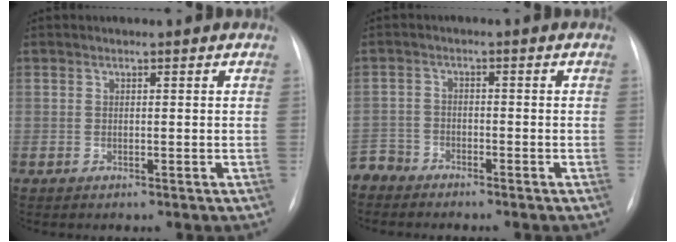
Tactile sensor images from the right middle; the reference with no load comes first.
{"total": 4.0, "force": [-3.7, 1.3, -0.6], "torque": [0.015, -0.005, -0.077]}